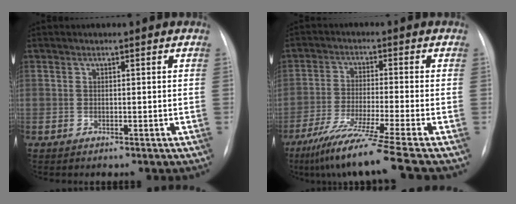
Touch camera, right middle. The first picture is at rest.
{"total": 12.9, "force": [-9.5, -2.4, 8.3], "torque": [-0.145, -0.048, -0.158]}